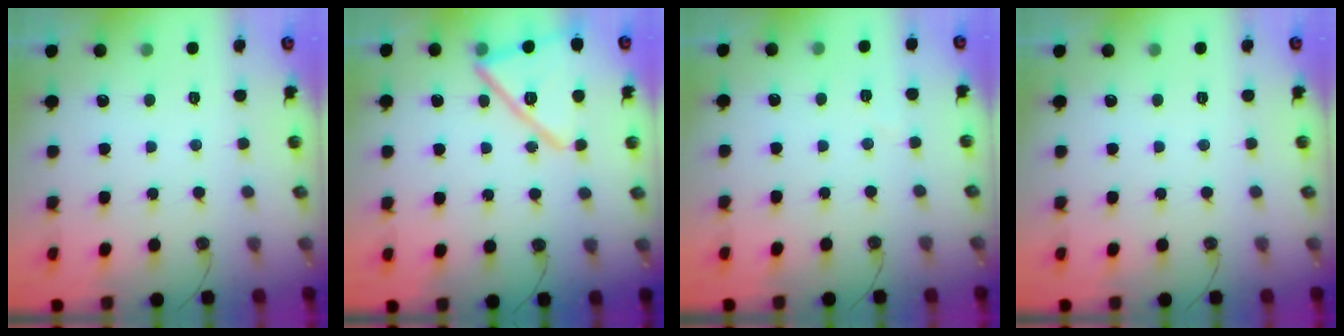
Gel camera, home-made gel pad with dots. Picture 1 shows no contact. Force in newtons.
{"total": 16.5, "press": 16.4, "slide": 1.0}
{"total": 2.8, "press": 2.7, "slide": 0.8}
{"total": 0.0}